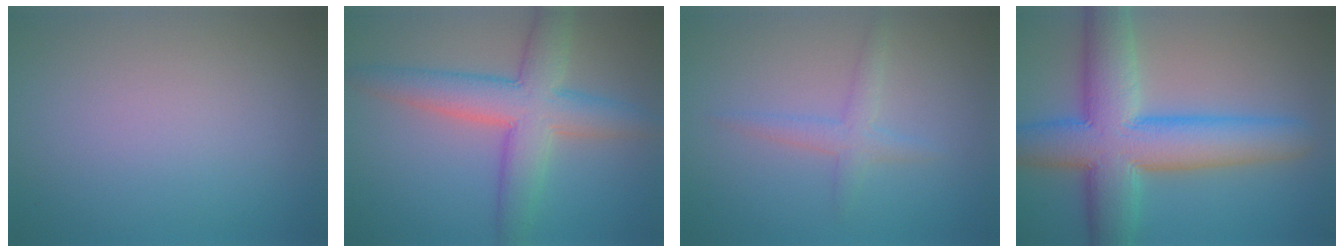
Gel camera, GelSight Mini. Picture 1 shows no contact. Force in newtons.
{"total": 7.2, "press": 7.2, "slide": 0.3}
{"total": 1.9, "press": 1.9, "slide": 0.1}
{"total": 10.8, "press": 10.8, "slide": 0.4}